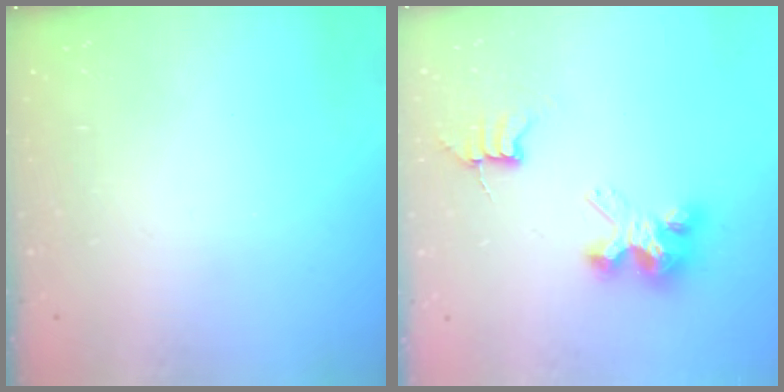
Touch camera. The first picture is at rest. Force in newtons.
{"total": 7.3, "press": 7.3, "slide": 0.6}